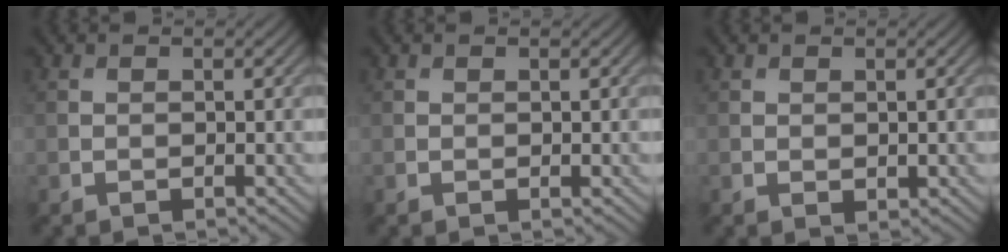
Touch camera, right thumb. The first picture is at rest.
{"total": 0.0}
{"total": 0.7, "force": [0.3, 0.5, 0.4], "torque": [-0.005, -0.004, 0.009]}